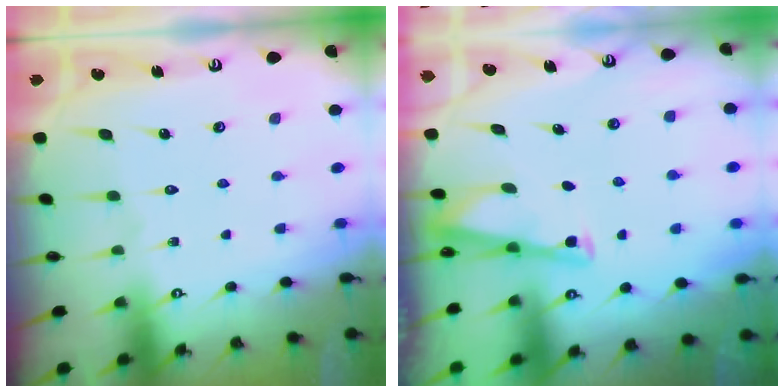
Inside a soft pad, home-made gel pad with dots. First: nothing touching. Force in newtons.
{"total": 3.5, "press": 3.4, "slide": 0.3}